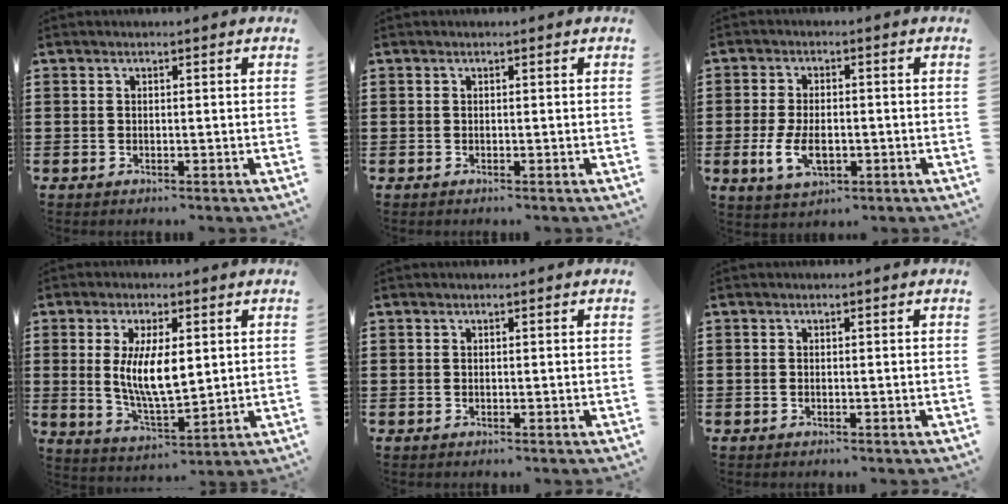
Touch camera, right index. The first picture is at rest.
{"total": 0.0}
{"total": 5.7, "force": [-1.4, 3.1, 4.6], "torque": [-0.101, -0.003, -0.026]}
{"total": 8.7, "force": [1.3, 3.4, 7.9], "torque": [-0.152, 0.001, 0.020]}
{"total": 0.0}
{"total": 0.0}